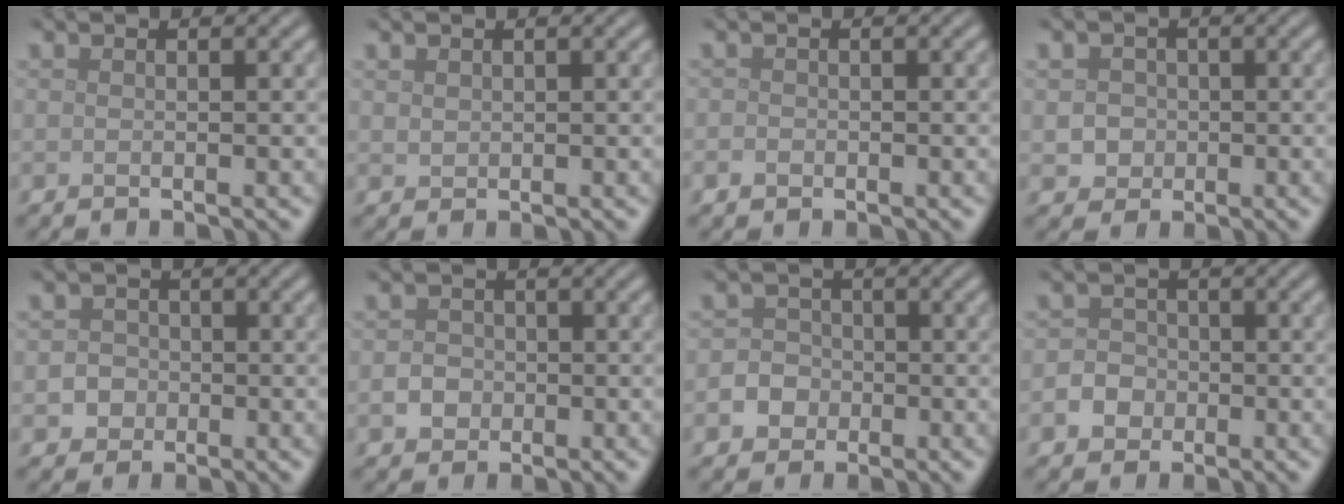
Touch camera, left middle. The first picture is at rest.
{"total": 0.9, "force": [0.6, 0.6, 0.2], "torque": [-0.008, -0.002, 0.015]}
{"total": 0.9, "force": [-0.4, 0.8, 0.3], "torque": [-0.003, -0.004, -0.010]}
{"total": 2.9, "force": [0.2, 2.7, 1.0], "torque": [-0.003, 0.009, 0.000]}
{"total": 2.2, "force": [-0.4, 2.0, 0.7], "torque": [0.012, 0.001, -0.017]}
{"total": 1.8, "force": [-0.4, 1.6, 0.7], "torque": [0.000, -0.001, -0.012]}
{"total": 3.0, "force": [-1.0, 2.7, 0.8], "torque": [0.009, 0.002, -0.027]}
{"total": 2.6, "force": [-0.9, 2.3, 0.7], "torque": [0.005, 0.004, -0.024]}